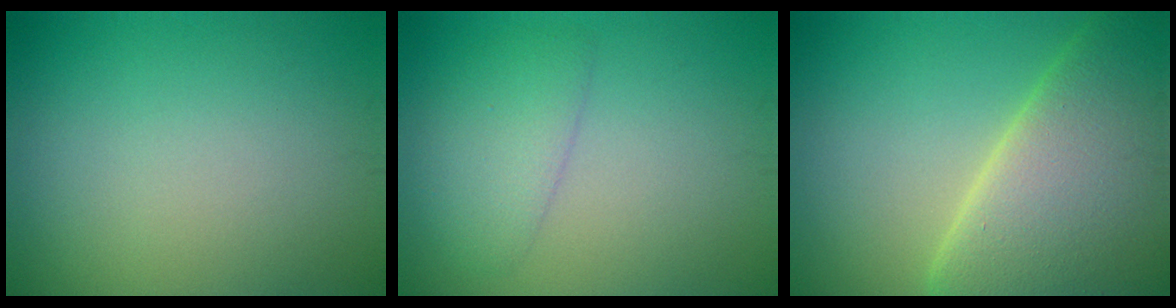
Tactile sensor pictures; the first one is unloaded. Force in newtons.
{"total": 2.7, "press": 2.7, "slide": 0.3}
{"total": 12.5, "press": 12.5, "slide": 0.8}